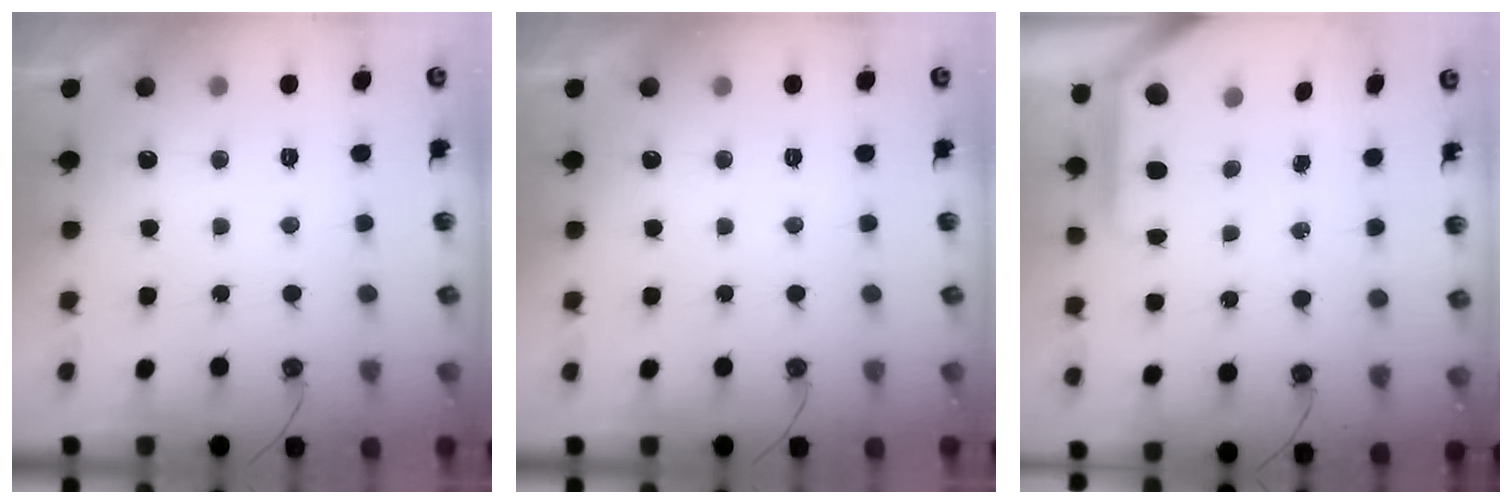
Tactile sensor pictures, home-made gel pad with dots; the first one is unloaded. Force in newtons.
{"total": 0.0}
{"total": 7.0, "press": 7.0, "slide": 0.6}